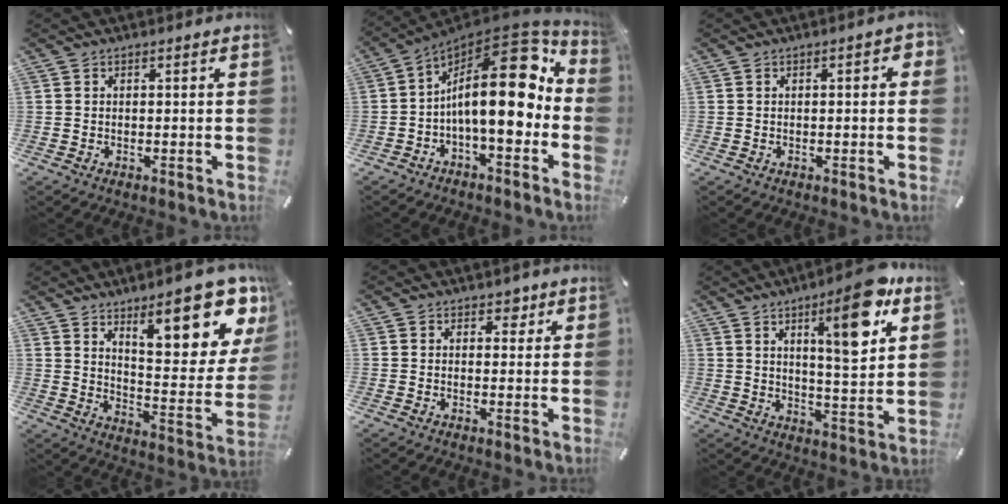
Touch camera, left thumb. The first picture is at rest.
{"total": 20.9, "force": [2.1, 9.4, 18.5], "torque": [-0.292, -0.040, 0.031]}
{"total": 2.1, "force": [-0.2, 0.8, 1.9], "torque": [-0.026, 0.002, -0.007]}
{"total": 20.1, "force": [12.8, 7.2, 13.7], "torque": [-0.168, -0.100, 0.206]}
{"total": 2.9, "force": [1.6, 2.1, 1.2], "torque": [0.005, -0.005, 0.021]}
{"total": 14.8, "force": [7.8, 3.9, 12.0], "torque": [-0.167, -0.039, 0.118]}